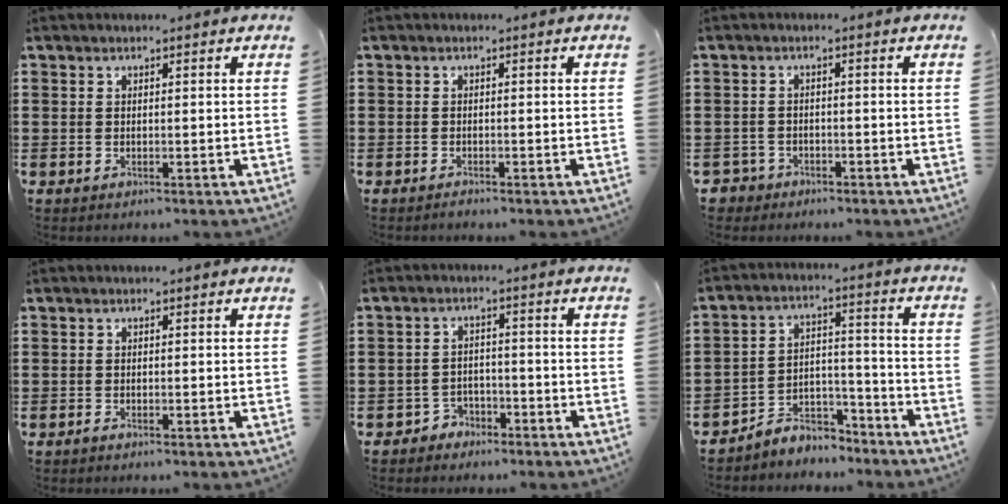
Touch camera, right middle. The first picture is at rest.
{"total": 0.6, "force": [-0.6, -0.1, 0.0], "torque": [0.000, -0.001, -0.012]}
{"total": 2.0, "force": [-1.7, 1.1, 0.0], "torque": [-0.013, -0.002, -0.041]}
{"total": 0.6, "force": [-0.5, 0.1, 0.3], "torque": [-0.007, -0.003, -0.009]}
{"total": 2.8, "force": [-2.5, 1.2, 0.0], "torque": [-0.010, 0.002, -0.056]}
{"total": 4.9, "force": [-4.6, 1.8, 0.2], "torque": [-0.007, 0.012, -0.095]}